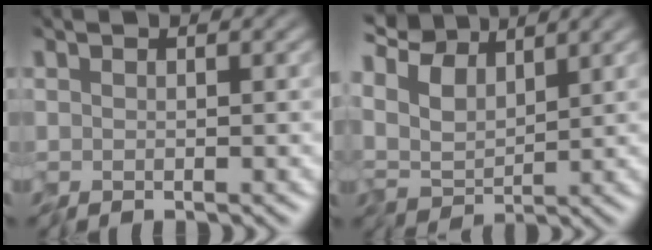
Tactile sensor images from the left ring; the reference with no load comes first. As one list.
[{"total": 4.8, "force": [1.6, 2.6, 3.7], "torque": [-0.076, 0.007, 0.012]}]